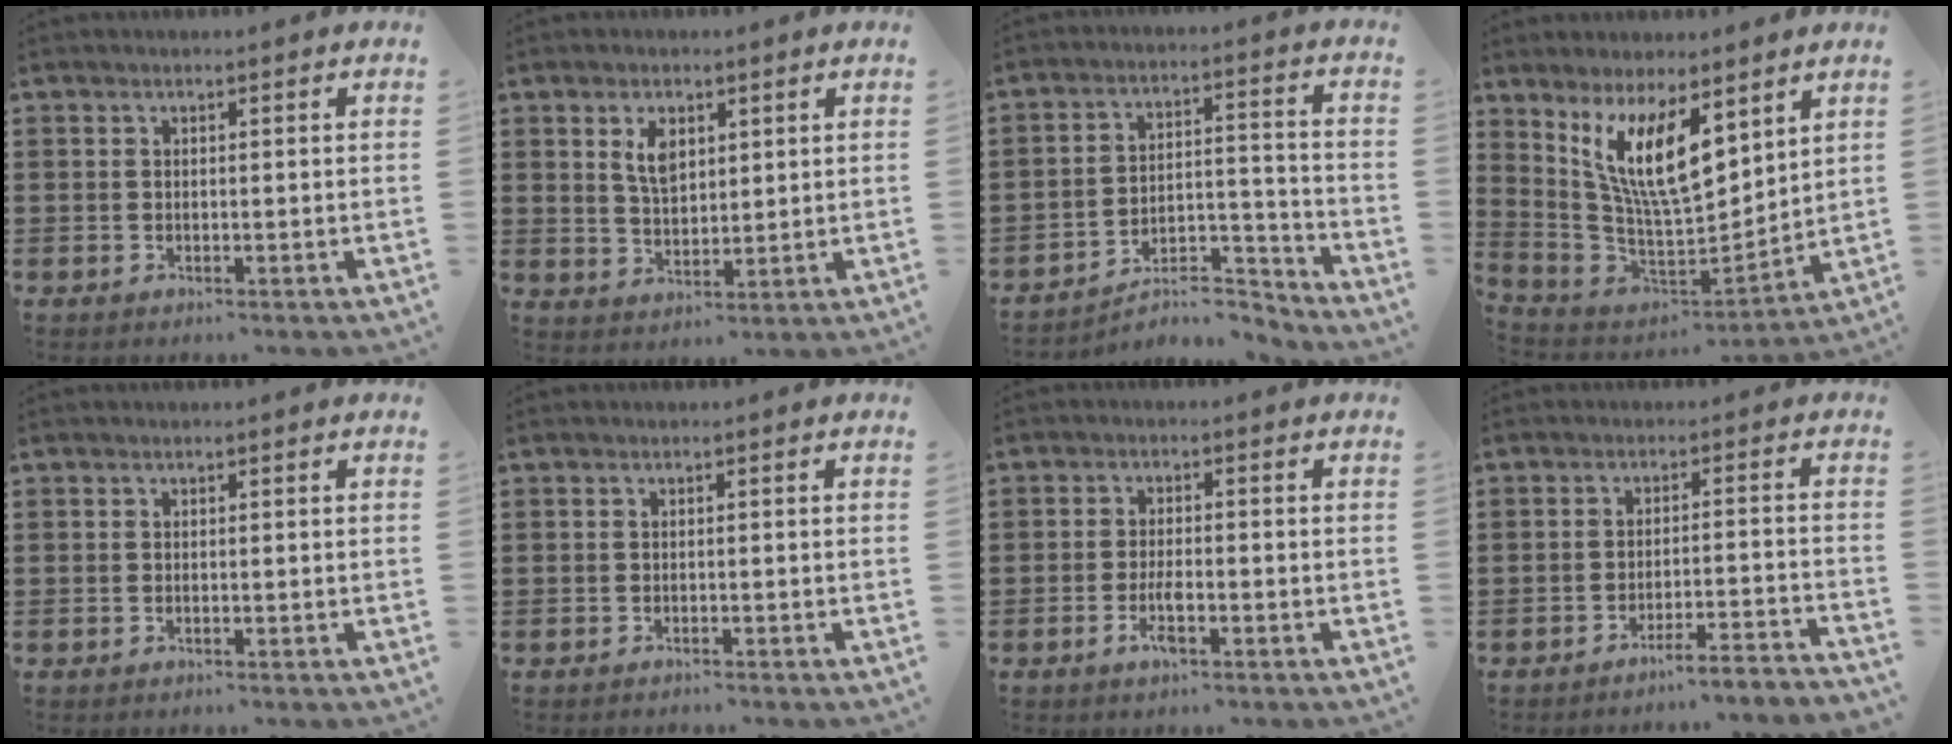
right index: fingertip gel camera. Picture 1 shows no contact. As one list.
[{"total": 4.8, "force": [2.2, 2.6, 3.3], "torque": [-0.067, 0.005, 0.037]}, {"total": 6.5, "force": [-5.8, 1.4, 2.4], "torque": [-0.036, 0.008, -0.112]}, {"total": 12.0, "force": [6.2, 4.0, 9.5], "torque": [-0.207, -0.027, 0.115]}, {"total": 0.0}, {"total": 0.6, "force": [-0.6, 0.1, 0.1], "torque": [-0.003, -0.002, -0.012]}, {"total": 3.6, "force": [-1.6, 1.1, 3.1], "torque": [-0.066, 0.000, -0.032]}, {"total": 3.6, "force": [-3.4, -0.6, 1.1], "torque": [-0.020, -0.009, -0.069]}]